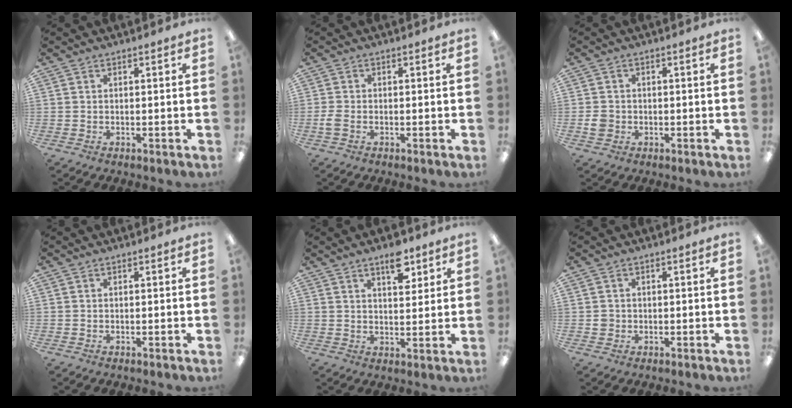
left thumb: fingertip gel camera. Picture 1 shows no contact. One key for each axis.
{"total": 2.2, "fx": -0.7, "fy": 1.3, "fz": 1.6, "tx": -0.033, "ty": 0.000, "tz": -0.012}
{"total": 3.1, "fx": -0.5, "fy": 2.8, "fz": 1.1, "tx": -0.010, "ty": 0.002, "tz": -0.010}
{"total": 0.0}
{"total": 7.4, "fx": 4.9, "fy": 3.2, "fz": 4.5, "tx": -0.051, "ty": -0.029, "tz": 0.080}
{"total": 1.9, "fx": 0.0, "fy": 1.9, "fz": 0.5, "tx": -0.011, "ty": 0.004, "tz": 0.000}